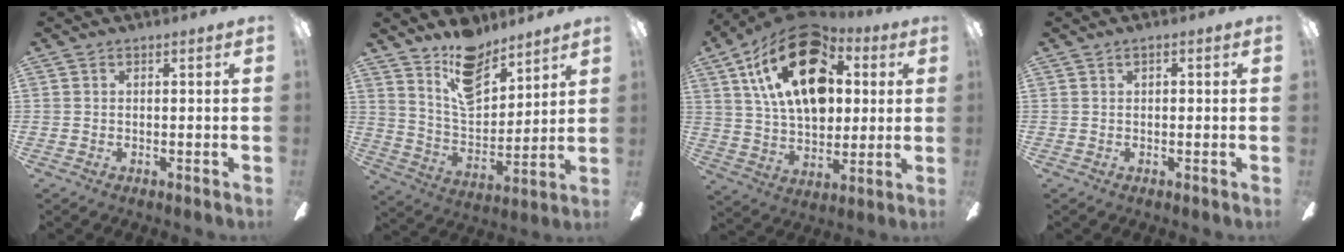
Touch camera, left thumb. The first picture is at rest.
{"total": 13.8, "force": [10.7, 6.2, 6.2], "torque": [-0.108, -0.064, 0.198]}
{"total": 24.3, "force": [9.4, 14.6, 17.0], "torque": [-0.288, -0.027, 0.162]}
{"total": 1.2, "force": [0.6, 0.6, 0.8], "torque": [-0.009, 0.000, 0.008]}